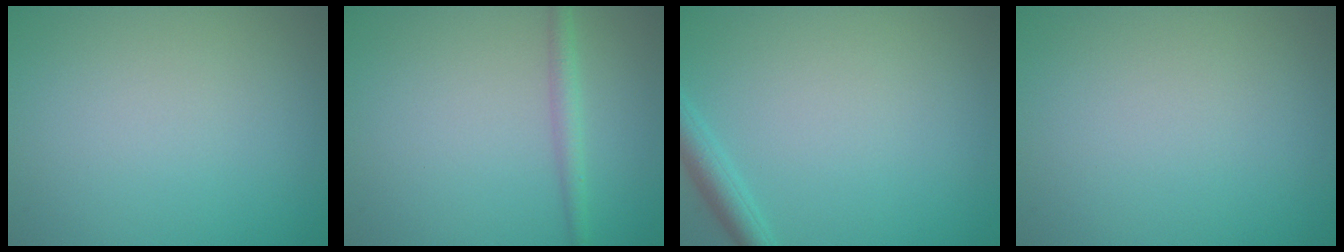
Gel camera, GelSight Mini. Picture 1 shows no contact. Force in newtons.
{"total": 1.7, "press": 1.7, "slide": 0.0}
{"total": 2.0, "press": 2.0, "slide": 0.1}
{"total": 0.0}